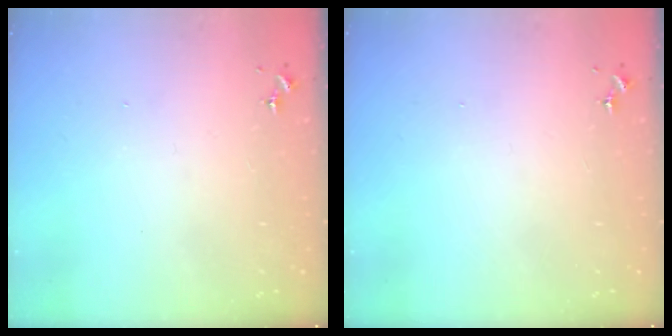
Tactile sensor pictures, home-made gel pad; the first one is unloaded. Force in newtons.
{"total": 0.0}